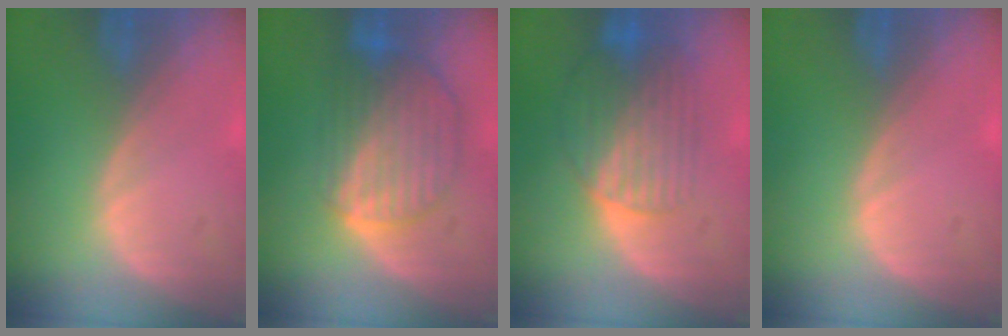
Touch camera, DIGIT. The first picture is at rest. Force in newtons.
{"total": 8.7, "press": 7.6, "slide": 4.1}
{"total": 7.8, "press": 7.4, "slide": 2.4}
{"total": 0.5, "press": 0.1, "slide": 0.5}